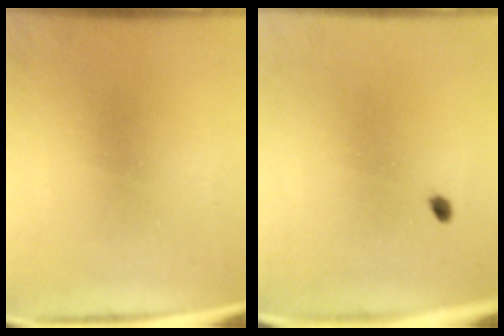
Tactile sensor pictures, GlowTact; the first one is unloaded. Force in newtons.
{"total": 1.6}